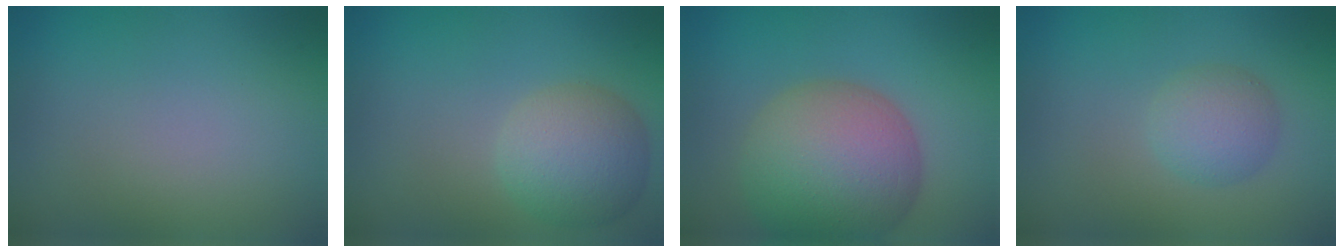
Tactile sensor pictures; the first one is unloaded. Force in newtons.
{"total": 5.2, "press": 5.2, "slide": 0.1}
{"total": 10.7, "press": 10.7, "slide": 0.8}
{"total": 2.9, "press": 2.9, "slide": 0.0}